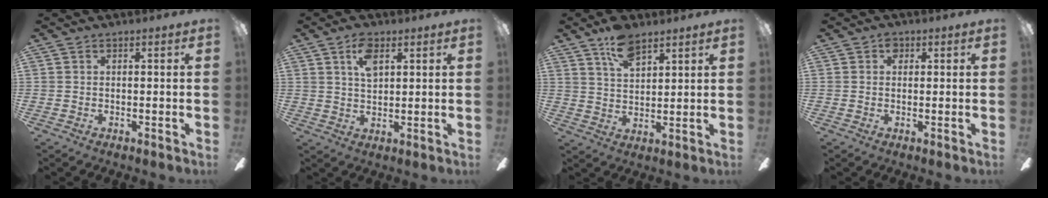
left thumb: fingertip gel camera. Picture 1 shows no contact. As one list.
[{"total": 6.2, "force": [3.2, 3.3, 4.2], "torque": [-0.076, 0.000, 0.054]}, {"total": 8.4, "force": [5.8, 3.7, 4.7], "torque": [-0.083, -0.022, 0.104]}, {"total": 1.8, "force": [0.8, 1.3, 1.0], "torque": [-0.004, -0.004, 0.011]}]